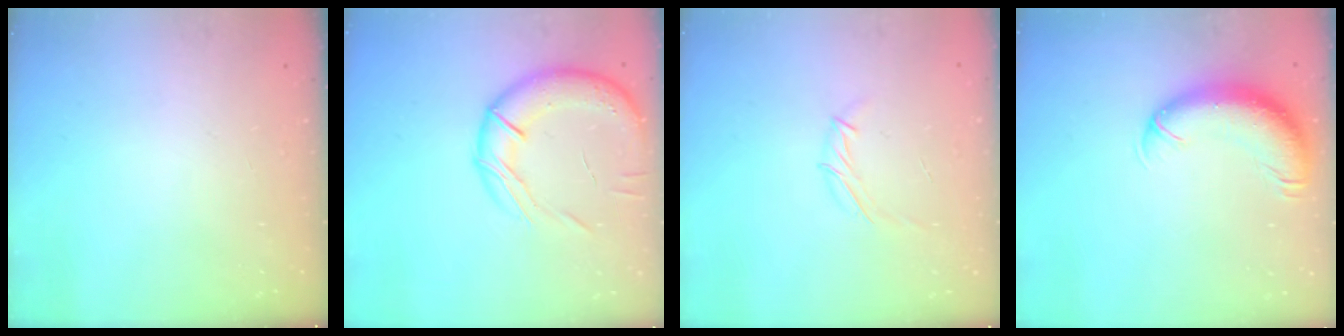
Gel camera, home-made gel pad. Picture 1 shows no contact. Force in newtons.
{"total": 17.5, "press": 17.0, "slide": 4.4}
{"total": 5.7, "press": 5.7, "slide": 0.6}
{"total": 13.0, "press": 12.7, "slide": 2.9}